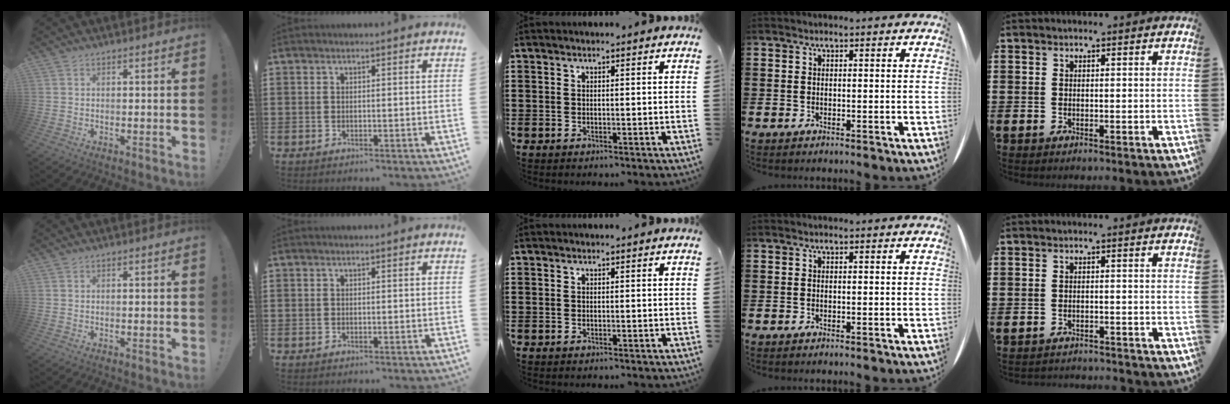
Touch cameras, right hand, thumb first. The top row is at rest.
{"little": {"total": 1.4, "force": [-1.4, 0.0, -0.1], "torque": [-0.003, 0.003, -0.030]}}